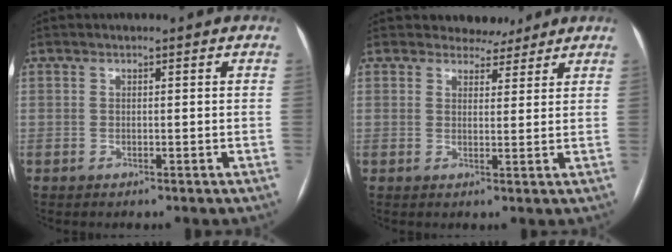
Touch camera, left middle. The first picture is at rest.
{"total": 3.8, "force": [3.4, 1.7, 0.1], "torque": [0.004, -0.002, 0.043]}